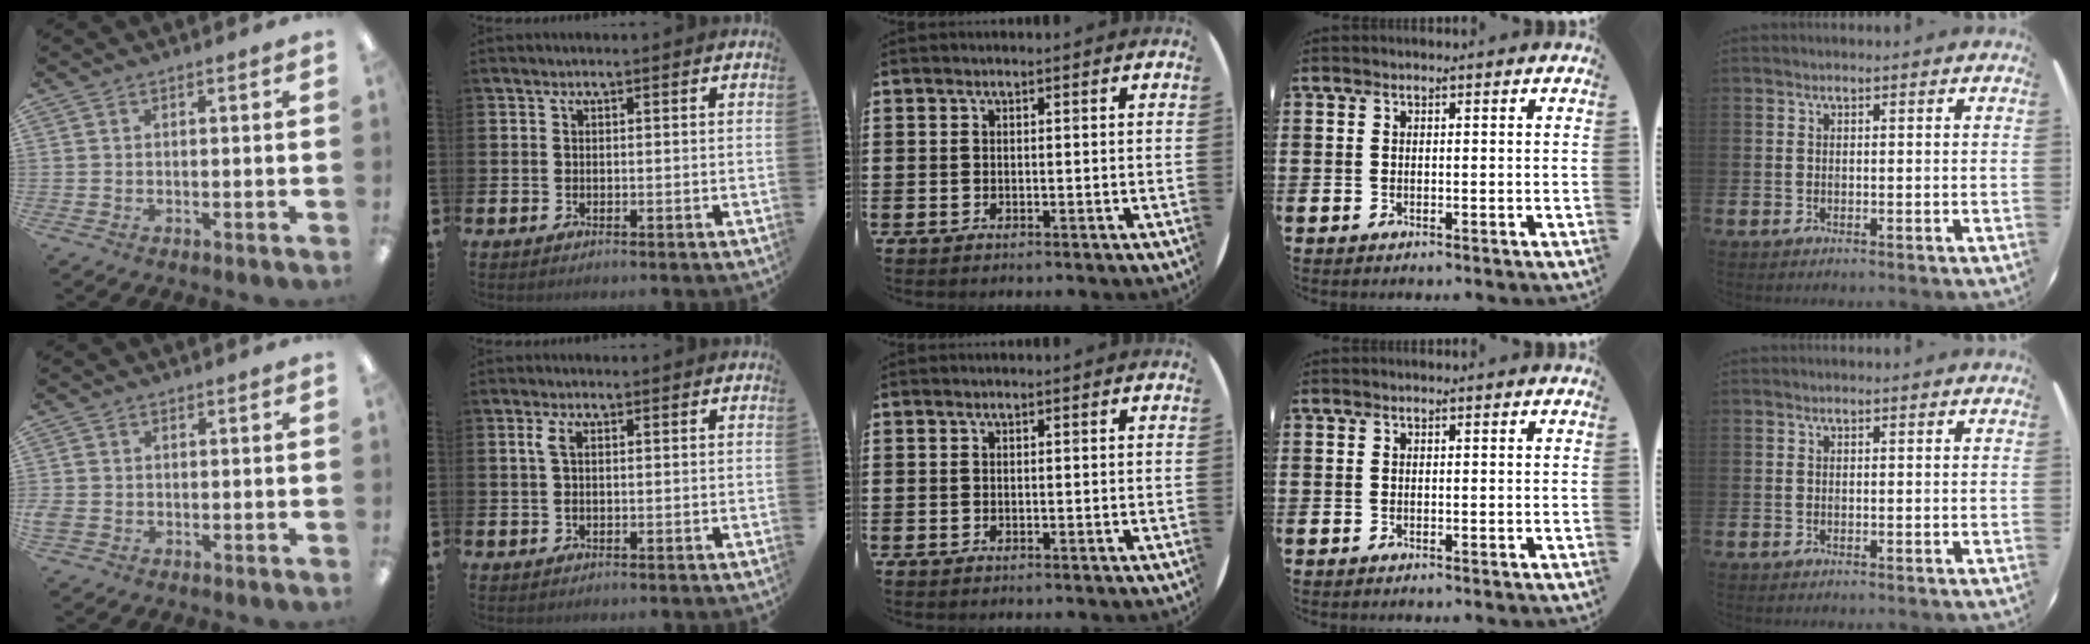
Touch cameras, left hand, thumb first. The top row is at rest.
{"thumb": {"total": 2.3, "force": [-0.6, 1.9, 1.0], "torque": [-0.015, 0.006, -0.011]}, "index": {"total": 2.2, "force": [0.6, 0.9, 1.9], "torque": [-0.041, 0.008, 0.009]}}